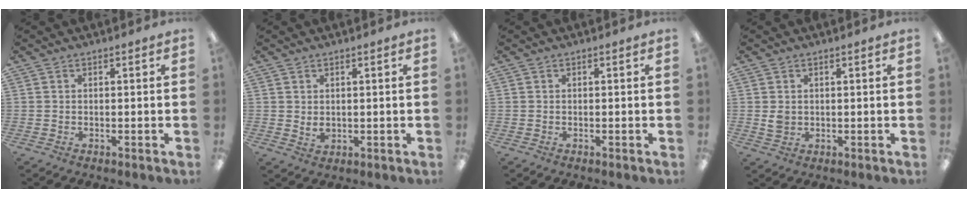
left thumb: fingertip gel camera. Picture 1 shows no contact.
{"total": 2.0, "force": [1.0, 1.3, 1.2], "torque": [-0.016, -0.003, 0.017]}
{"total": 0.0}
{"total": 2.2, "force": [0.8, 1.7, 1.0], "torque": [-0.014, -0.001, 0.013]}